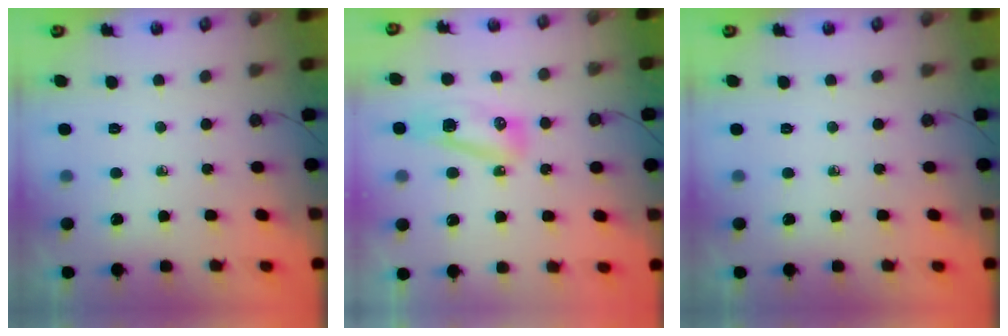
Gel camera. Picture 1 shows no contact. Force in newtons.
{"total": 17.9, "press": 10.9, "slide": 14.2}
{"total": 0.0}